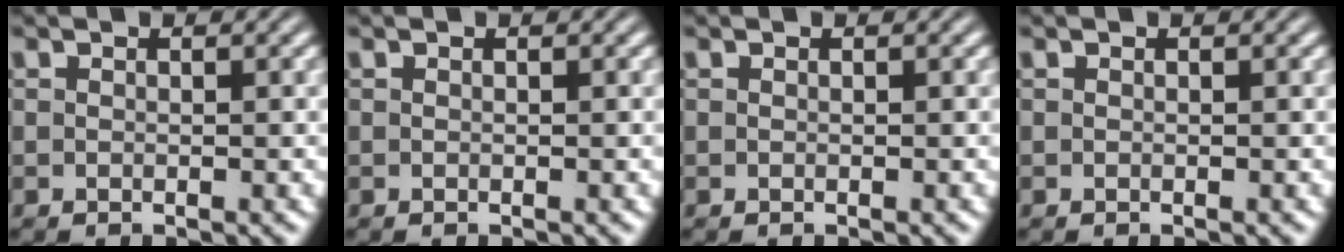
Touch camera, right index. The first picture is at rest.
{"total": 0.0}
{"total": 0.0}
{"total": 0.0}